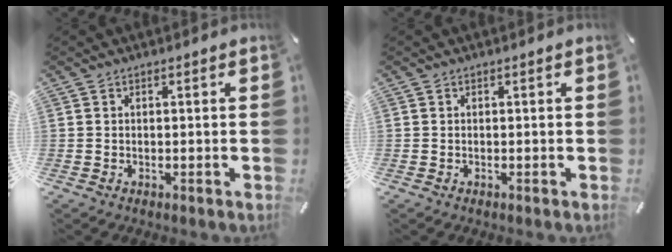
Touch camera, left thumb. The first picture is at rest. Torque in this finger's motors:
{"motor_torque": [0.01, -0.01, 0.00, 0.00, 0.00]}